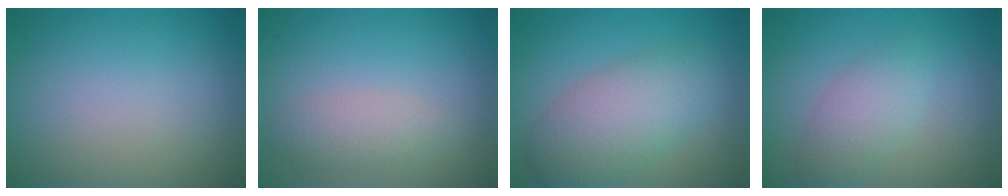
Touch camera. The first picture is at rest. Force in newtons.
{"total": 2.1, "press": 2.1, "slide": 0.1}
{"total": 6.0, "press": 6.0, "slide": 0.0}
{"total": 3.0, "press": 3.0, "slide": 0.0}